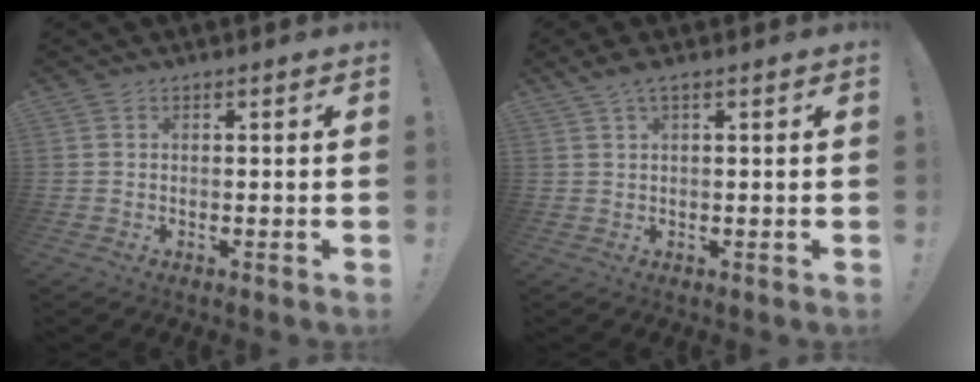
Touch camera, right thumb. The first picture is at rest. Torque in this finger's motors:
{"motor_torque": [-1.11, 1.44, 1.06, 1.37, 0.06]}